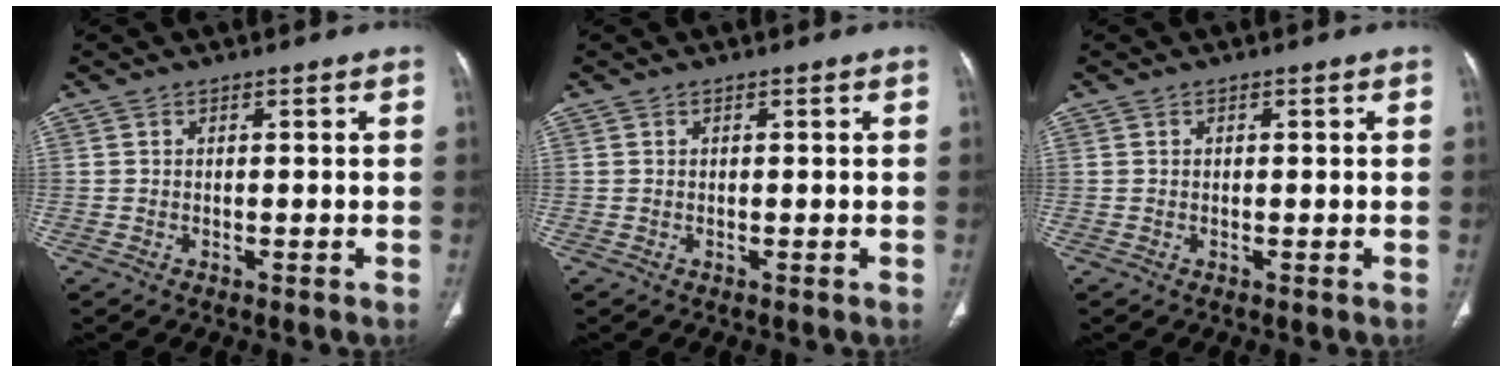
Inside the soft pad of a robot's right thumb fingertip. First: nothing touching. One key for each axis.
{"total": 0.0}
{"total": 0.0}